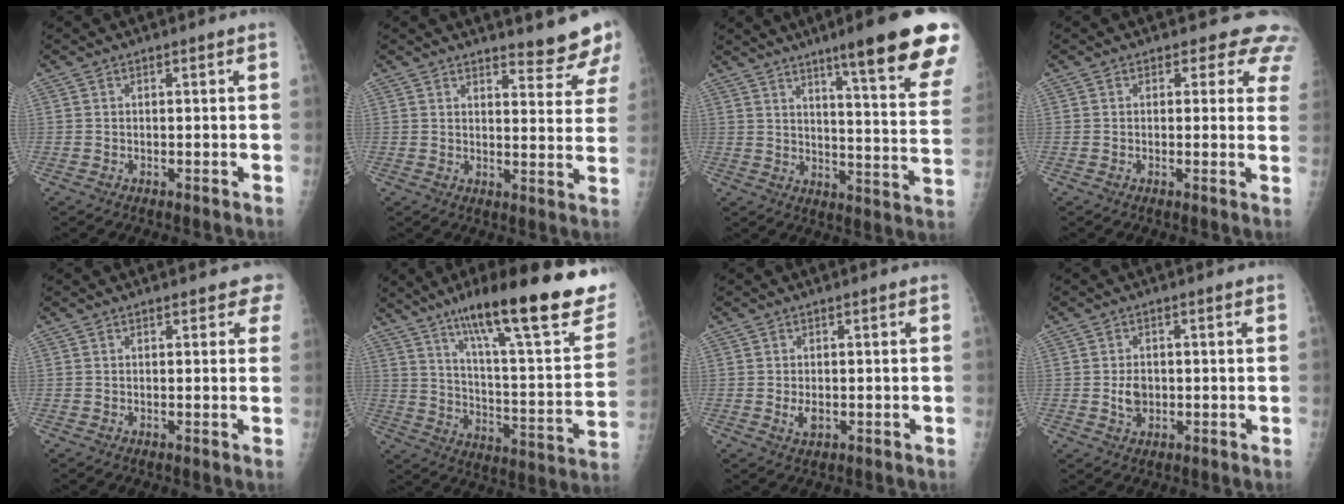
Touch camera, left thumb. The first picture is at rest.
{"total": 7.8, "force": [7.3, 1.2, 2.2], "torque": [-0.004, -0.057, 0.081]}
{"total": 20.7, "force": [13.7, 1.7, 15.4], "torque": [-0.181, -0.067, 0.181]}
{"total": 6.4, "force": [5.3, 3.5, 1.2], "torque": [0.033, -0.019, 0.031]}
{"total": 2.6, "force": [2.0, 1.3, 1.0], "torque": [0.020, -0.002, 0.013]}
{"total": 30.2, "force": [19.5, 6.1, 22.3], "torque": [-0.302, -0.058, 0.290]}
{"total": 2.1, "force": [-0.2, 1.2, 1.6], "torque": [-0.028, -0.004, 0.000]}
{"total": 3.2, "force": [-0.2, 2.4, 2.0], "torque": [-0.027, 0.000, 0.001]}